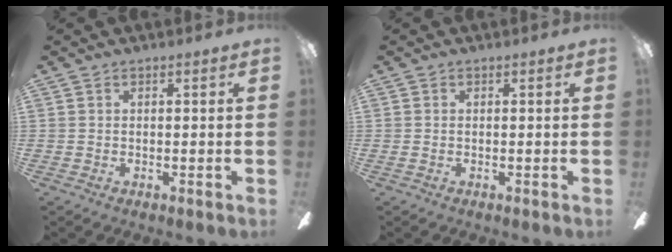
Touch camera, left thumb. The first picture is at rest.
{"total": 0.0}